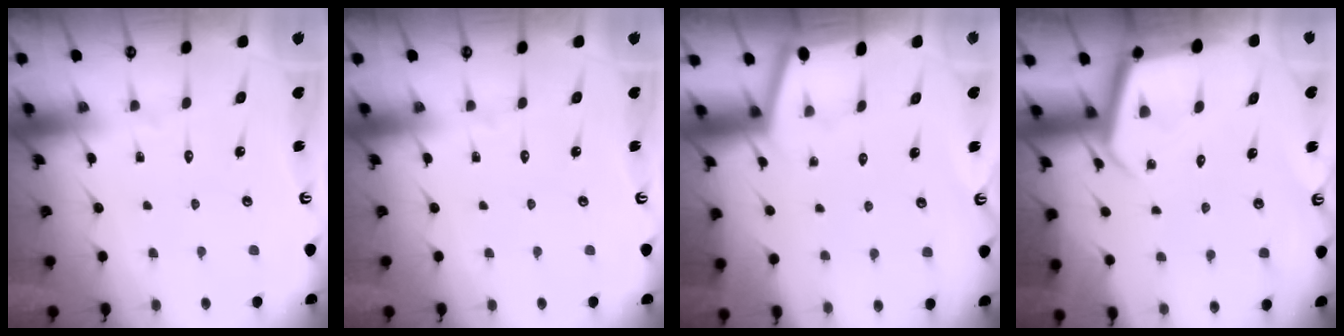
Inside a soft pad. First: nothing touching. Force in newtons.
{"total": 0.0}
{"total": 1.4, "press": 1.4, "slide": 0.2}
{"total": 3.9, "press": 3.9, "slide": 0.3}